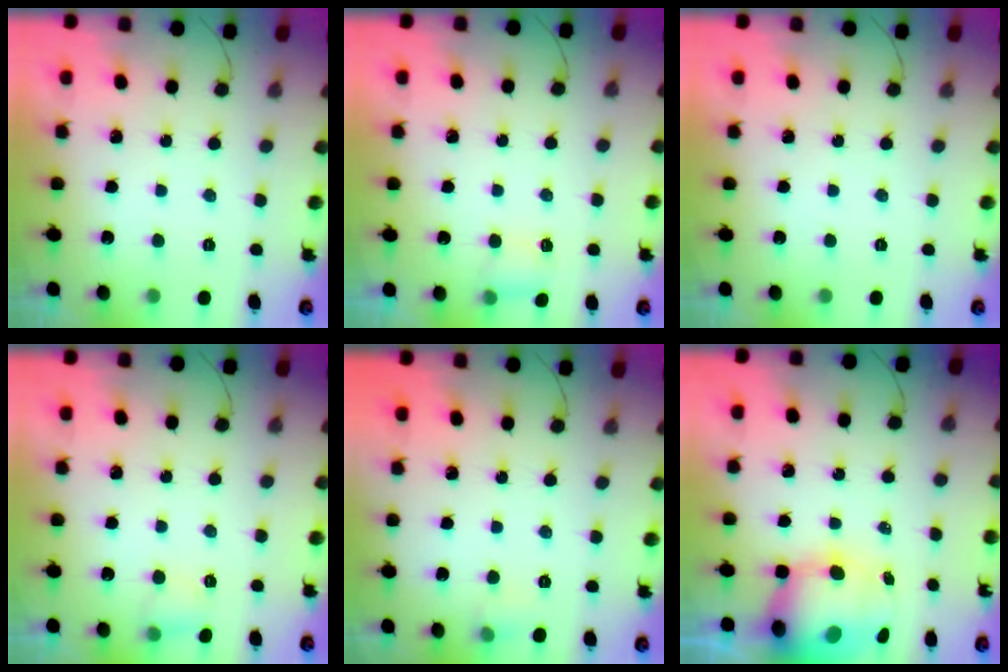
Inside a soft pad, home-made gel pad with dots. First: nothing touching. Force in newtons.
{"total": 3.8, "press": 3.5, "slide": 1.3}
{"total": 0.0}
{"total": 4.1, "press": 3.9, "slide": 1.3}
{"total": 4.5, "press": 4.3, "slide": 1.3}
{"total": 10.4, "press": 10.1, "slide": 2.5}